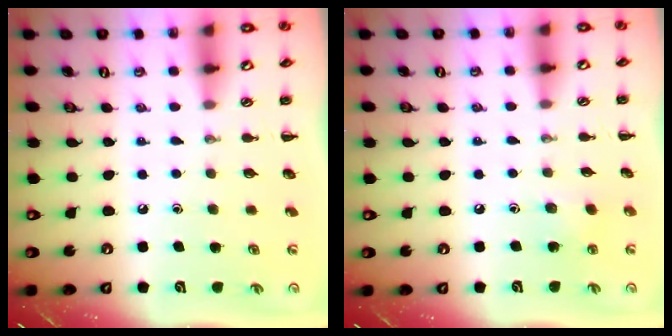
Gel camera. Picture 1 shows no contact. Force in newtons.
{"total": 5.6, "press": 5.4, "slide": 1.4}